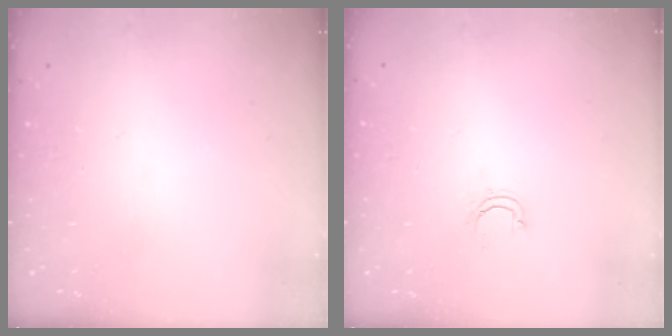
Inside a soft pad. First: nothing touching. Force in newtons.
{"total": 3.7, "press": 3.7, "slide": 0.3}